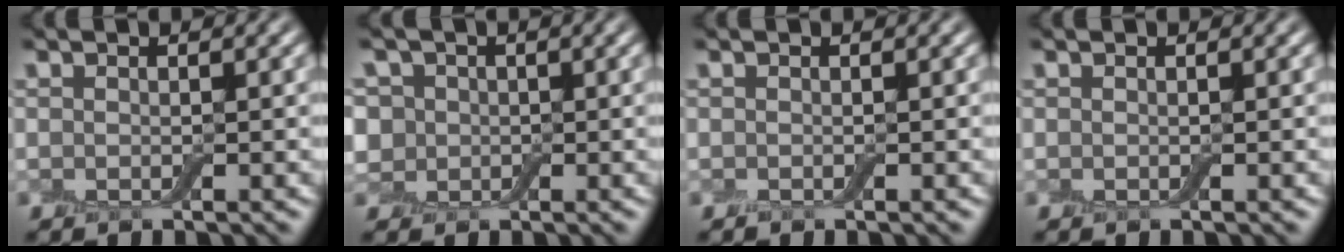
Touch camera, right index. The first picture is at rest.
{"total": 4.6, "force": [1.4, 4.0, 1.9], "torque": [-0.042, 0.019, 0.000]}
{"total": 0.0}
{"total": 0.0}